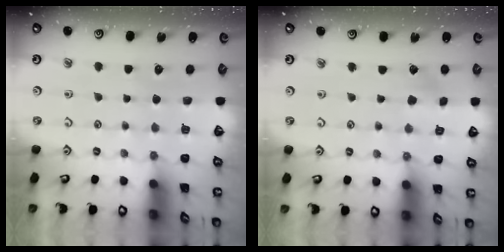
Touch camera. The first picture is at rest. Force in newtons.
{"total": 2.3, "press": 2.3, "slide": 0.3}